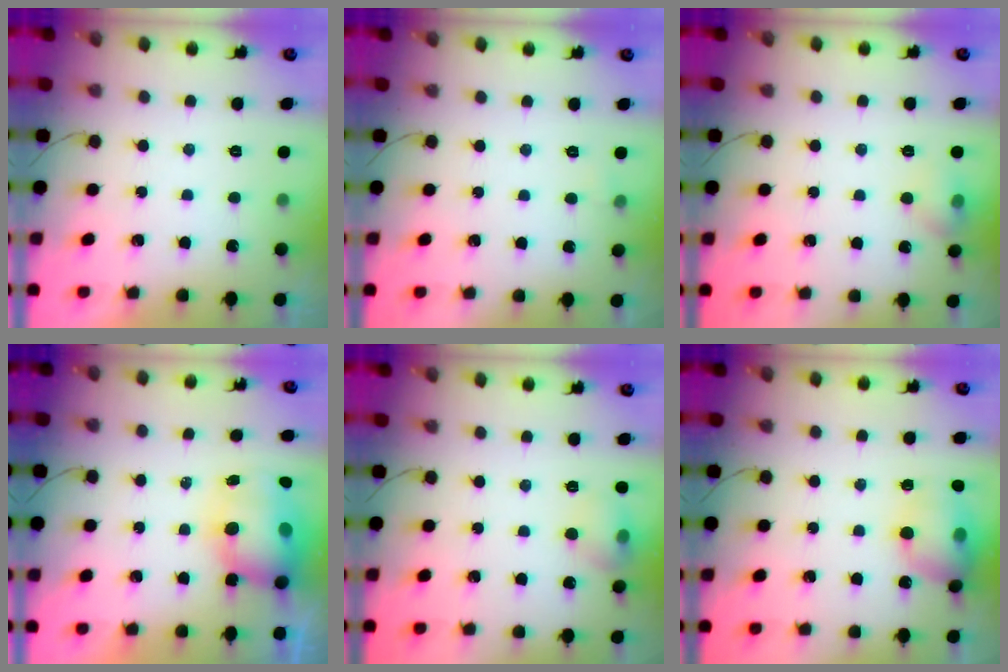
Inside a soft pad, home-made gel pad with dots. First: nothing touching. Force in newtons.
{"total": 2.6, "press": 2.4, "slide": 1.0}
{"total": 6.5, "press": 6.2, "slide": 1.7}
{"total": 10.8, "press": 10.5, "slide": 2.1}
{"total": 8.8, "press": 8.7, "slide": 1.4}
{"total": 14.3, "press": 14.1, "slide": 2.4}